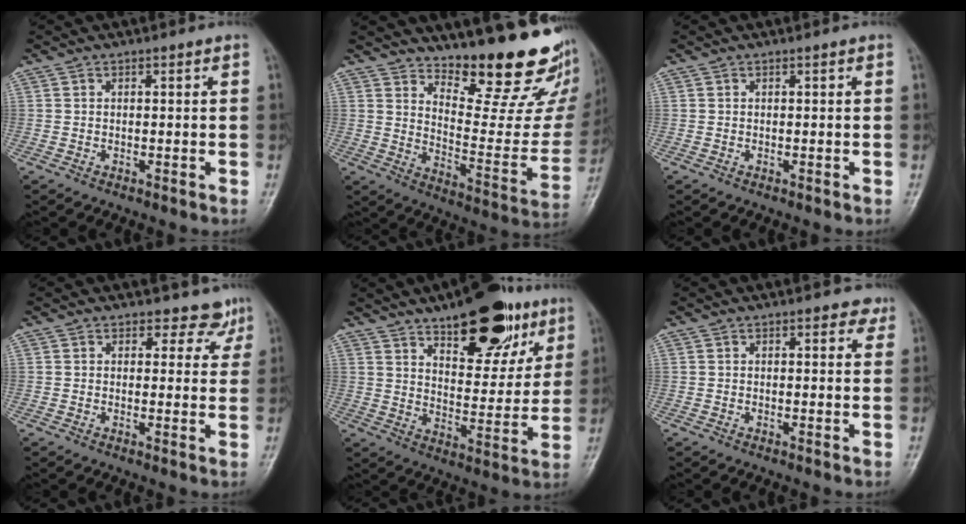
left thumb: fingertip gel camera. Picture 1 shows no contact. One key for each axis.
{"total": 20.2, "fx": 16.5, "fy": 5.3, "fz": 10.4, "tx": -0.103, "ty": -0.142, "tz": 0.230}
{"total": 0.0}
{"total": 4.9, "fx": 4.0, "fy": 2.8, "fz": 0.3, "tx": 0.028, "ty": -0.027, "tz": 0.035}
{"total": 19.8, "fx": 11.7, "fy": 8.7, "fz": 13.4, "tx": -0.138, "ty": -0.054, "tz": 0.177}
{"total": 2.3, "fx": 1.5, "fy": 1.3, "fz": 1.1, "tx": 0.009, "ty": -0.005, "tz": 0.013}